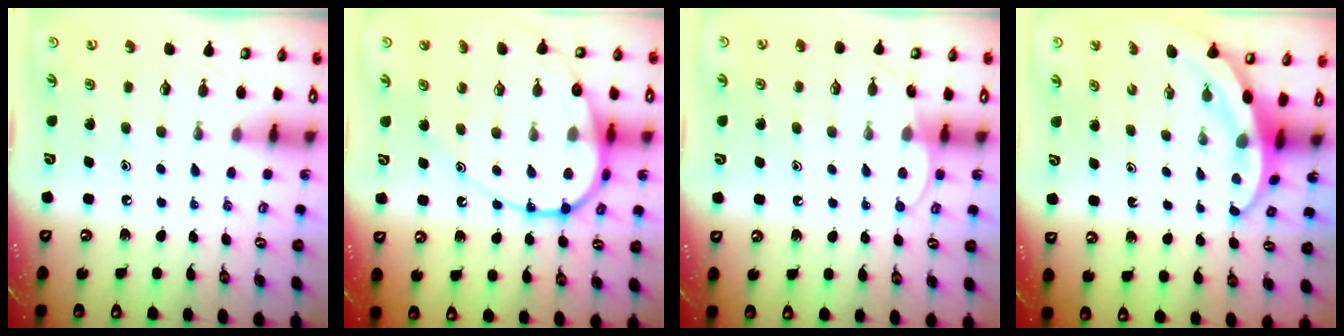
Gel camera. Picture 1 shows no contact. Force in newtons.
{"total": 14.6, "press": 14.6, "slide": 1.4}
{"total": 6.1, "press": 6.1, "slide": 0.6}
{"total": 3.6, "press": 3.6, "slide": 0.2}